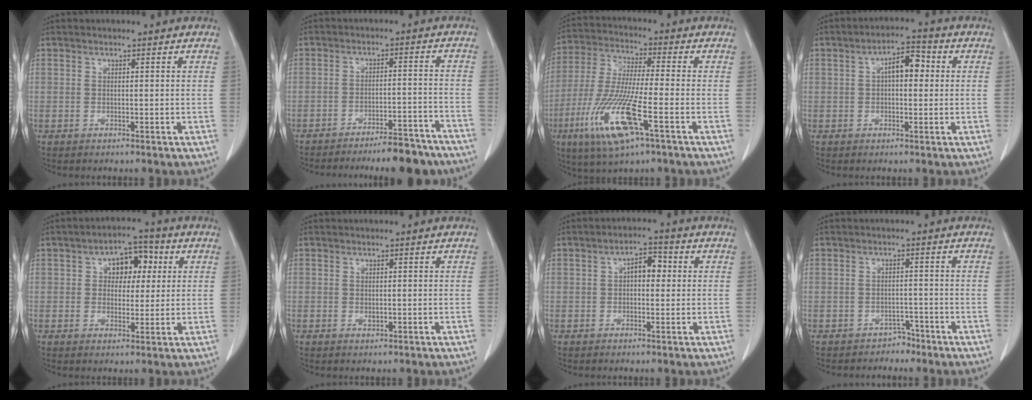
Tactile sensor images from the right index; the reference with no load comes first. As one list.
[{"total": 10.6, "force": [-9.3, 1.6, 4.7], "torque": [-0.041, 0.010, -0.132]}, {"total": 14.0, "force": [-5.9, 1.3, 12.7], "torque": [-0.271, -0.027, -0.110]}, {"total": 5.3, "force": [0.8, 2.3, 4.7], "torque": [-0.075, 0.024, 0.010]}, {"total": 6.6, "force": [1.7, 4.1, 4.8], "torque": [-0.064, 0.024, 0.025]}, {"total": 0.7, "force": [-0.1, 0.4, 0.6], "torque": [-0.013, -0.002, 0.000]}, {"total": 4.1, "force": [0.5, 2.0, 3.5], "torque": [-0.052, 0.018, 0.005]}, {"total": 2.3, "force": [-1.9, 1.3, -0.1], "torque": [0.000, 0.006, -0.027]}]